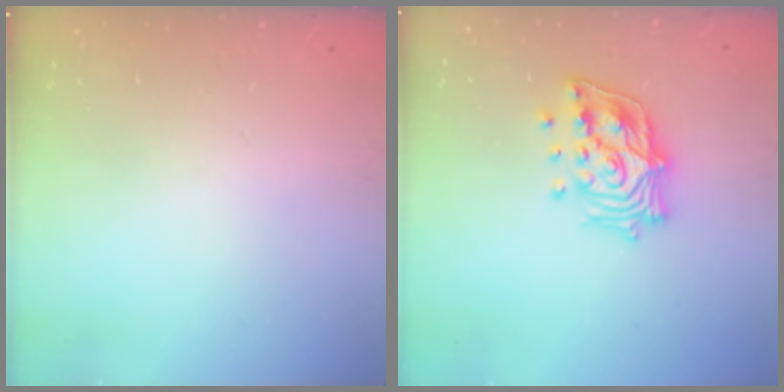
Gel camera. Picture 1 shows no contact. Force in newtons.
{"total": 16.0, "press": 15.9, "slide": 2.3}